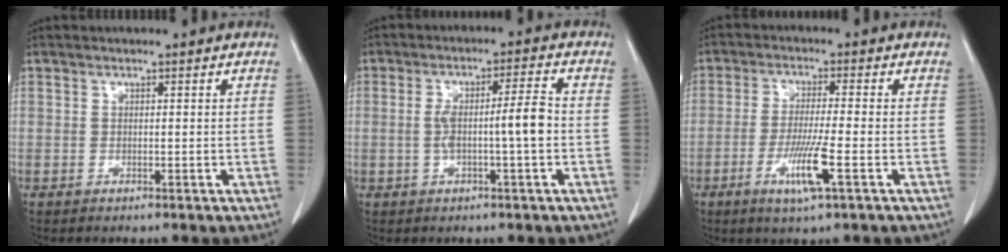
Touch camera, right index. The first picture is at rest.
{"total": 6.3, "force": [-0.8, 0.1, 6.2], "torque": [-0.114, 0.015, -0.011]}
{"total": 7.1, "force": [-2.8, -0.3, 6.5], "torque": [-0.125, -0.018, -0.053]}